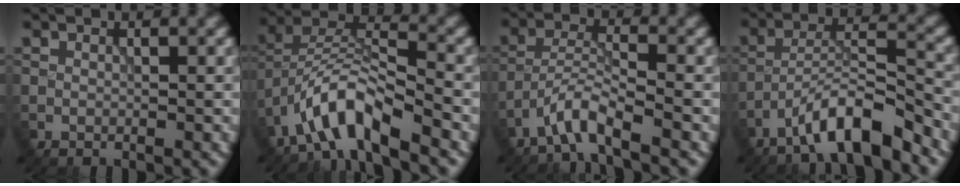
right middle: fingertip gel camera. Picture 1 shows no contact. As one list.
[{"total": 7.3, "force": [-4.9, 2.2, 4.9], "torque": [-0.085, 0.010, -0.095]}, {"total": 3.5, "force": [-2.8, 0.3, 2.1], "torque": [-0.039, 0.010, -0.062]}, {"total": 6.6, "force": [-4.8, 1.2, 4.4], "torque": [-0.071, 0.011, -0.086]}]